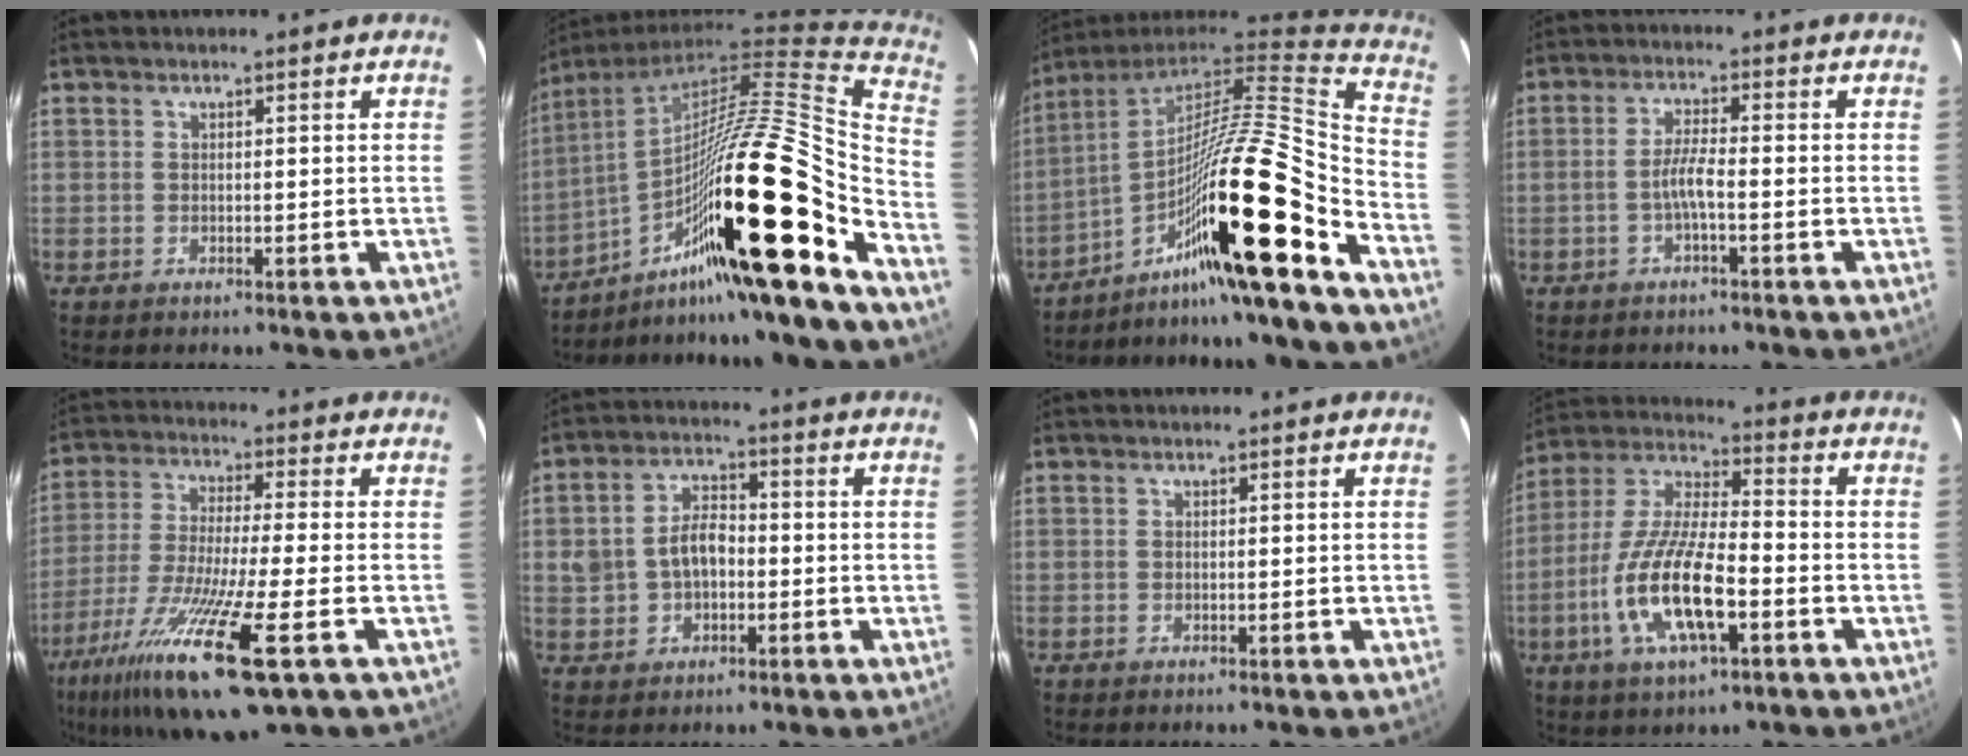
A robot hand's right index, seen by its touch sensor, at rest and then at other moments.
{"total": 30.0, "force": [-12.7, 1.5, 27.1], "torque": [-0.375, -0.063, -0.220]}
{"total": 26.7, "force": [-15.2, 0.8, 22.0], "torque": [-0.318, -0.050, -0.268]}
{"total": 3.4, "force": [-1.5, 0.1, 3.1], "torque": [-0.067, 0.005, -0.029]}
{"total": 19.9, "force": [-10.5, 2.4, 16.7], "torque": [-0.333, -0.062, -0.191]}
{"total": 7.4, "force": [-0.7, 5.2, 5.2], "torque": [-0.105, 0.018, -0.002]}
{"total": 0.0}
{"total": 16.3, "force": [-5.5, 5.2, 14.5], "torque": [-0.304, -0.010, -0.105]}